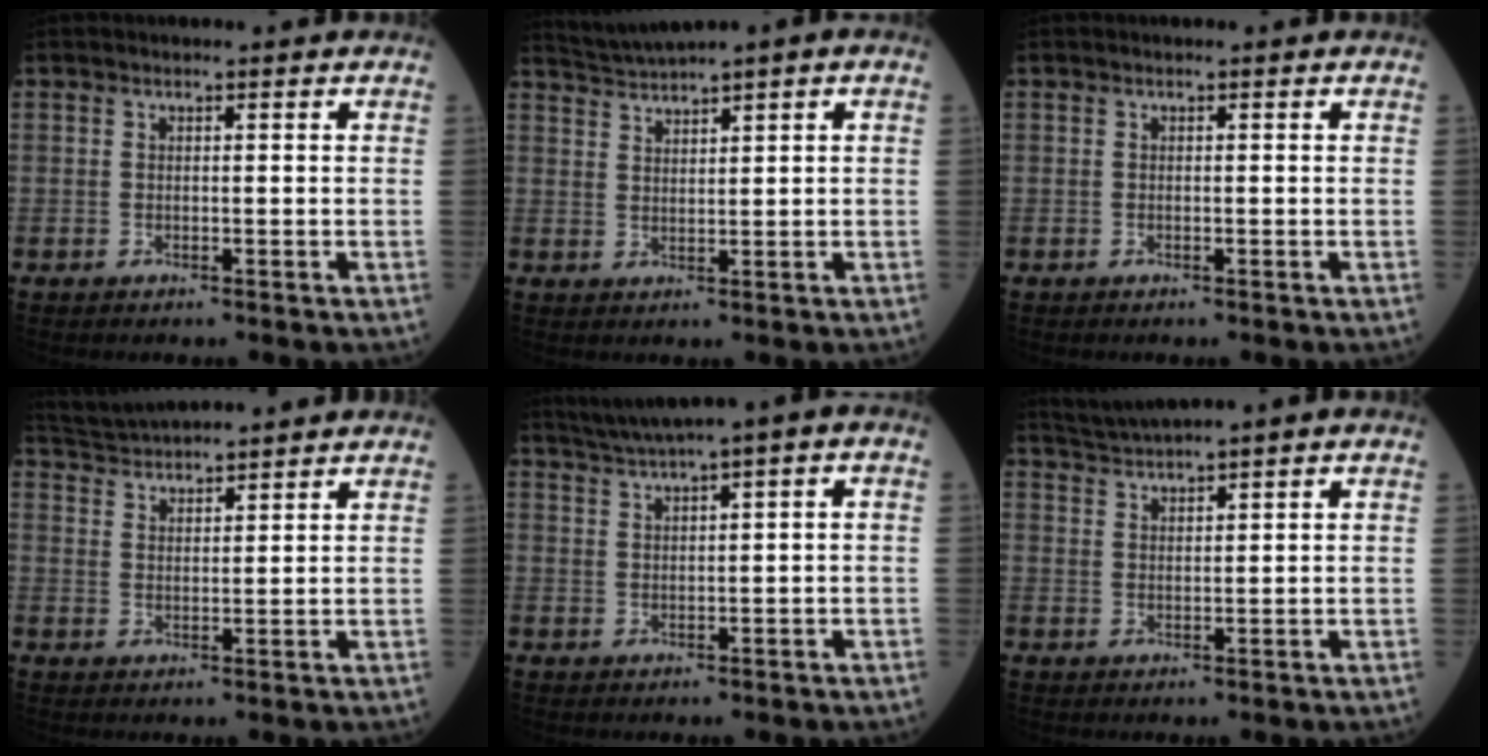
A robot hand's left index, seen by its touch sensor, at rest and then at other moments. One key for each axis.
{"total": 3.5, "fx": 3.0, "fy": -0.6, "fz": 1.7, "tx": -0.042, "ty": 0.014, "tz": 0.066}
{"total": 0.0}
{"total": 9.4, "fx": 9.0, "fy": 0.1, "fz": 2.6, "tx": -0.059, "ty": 0.035, "tz": 0.151}
{"total": 5.6, "fx": 3.4, "fy": 0.0, "fz": 4.5, "tx": -0.084, "ty": 0.027, "tz": 0.062}
{"total": 3.5, "fx": 3.2, "fy": -1.0, "fz": 1.0, "tx": -0.032, "ty": 0.012, "tz": 0.069}